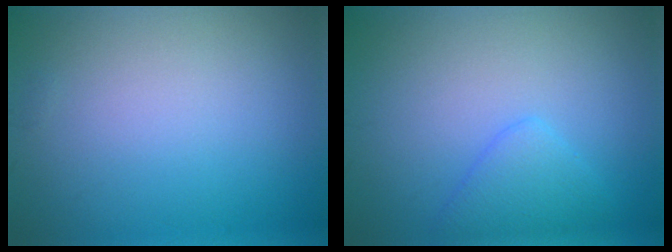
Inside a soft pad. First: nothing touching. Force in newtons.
{"total": 2.3, "press": 2.3, "slide": 0.2}